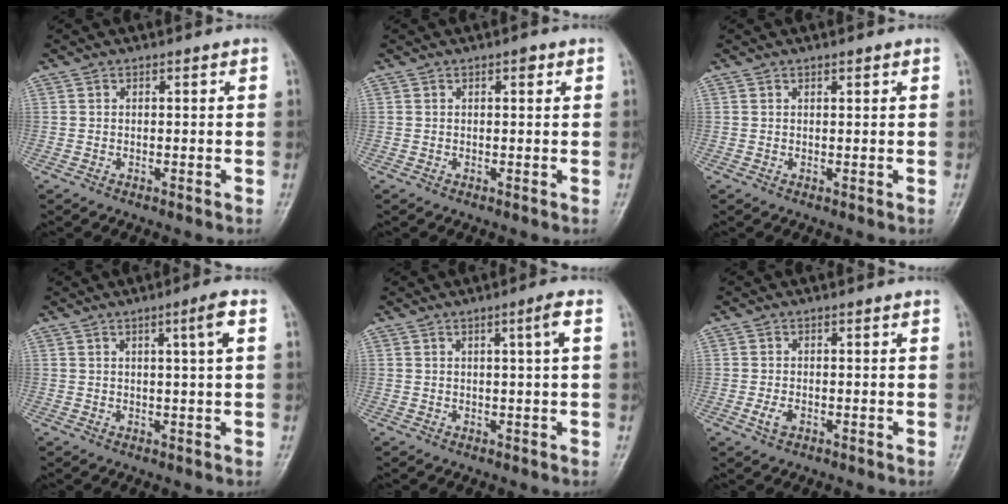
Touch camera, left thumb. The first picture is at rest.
{"total": 1.2, "force": [0.6, 0.5, 0.9], "torque": [-0.010, 0.001, 0.006]}
{"total": 0.8, "force": [0.5, 0.2, 0.5], "torque": [-0.008, -0.003, 0.008]}
{"total": 3.8, "force": [1.3, -0.3, 3.6], "torque": [-0.061, 0.000, 0.022]}
{"total": 2.8, "force": [0.8, -0.4, 2.7], "torque": [-0.049, 0.001, 0.015]}
{"total": 2.1, "force": [-0.7, 1.2, 1.5], "torque": [-0.032, -0.002, -0.014]}